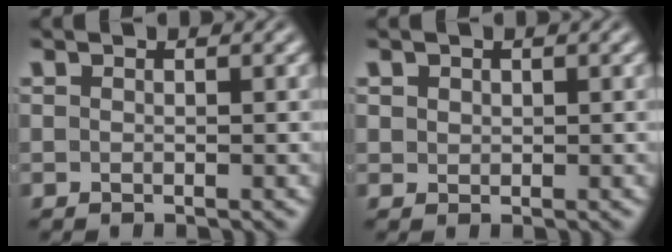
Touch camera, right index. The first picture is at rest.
{"total": 0.8, "force": [0.6, 0.4, 0.3], "torque": [-0.009, -0.009, 0.021]}